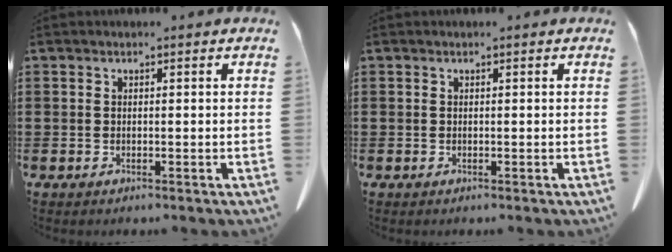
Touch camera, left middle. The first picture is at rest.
{"total": 0.0}